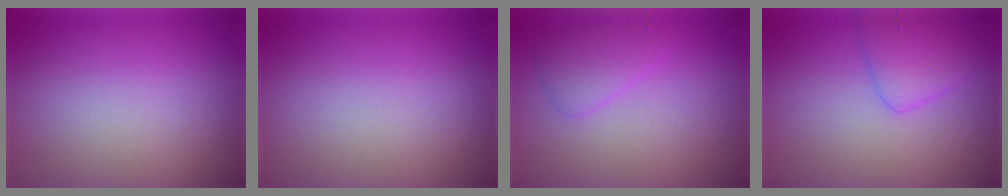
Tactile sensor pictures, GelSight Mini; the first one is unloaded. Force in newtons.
{"total": 0.0}
{"total": 2.1, "press": 2.1, "slide": 0.1}
{"total": 2.6, "press": 2.6, "slide": 0.2}